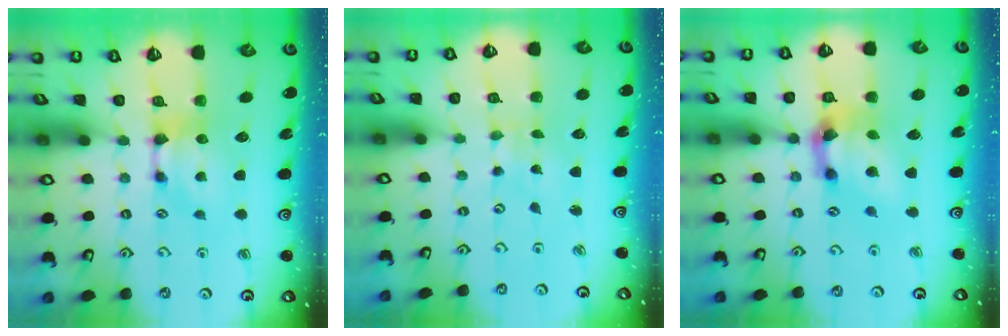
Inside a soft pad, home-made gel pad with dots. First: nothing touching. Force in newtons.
{"total": 5.1, "press": 5.1, "slide": 0.2}
{"total": 6.6, "press": 6.2, "slide": 2.3}